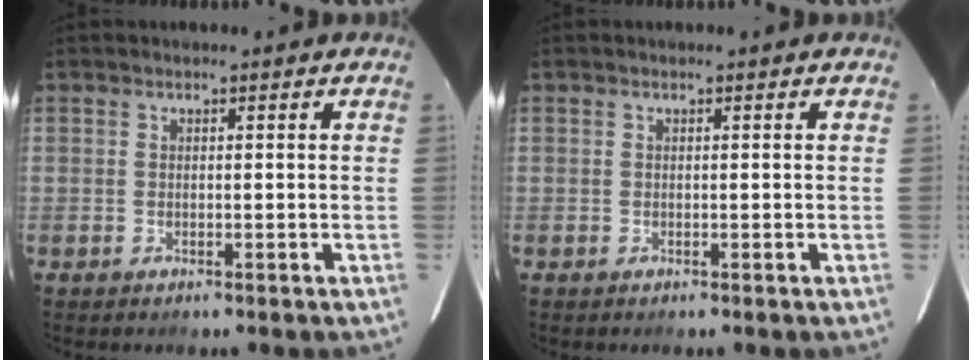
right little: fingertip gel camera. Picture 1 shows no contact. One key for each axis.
{"total": 0.0}